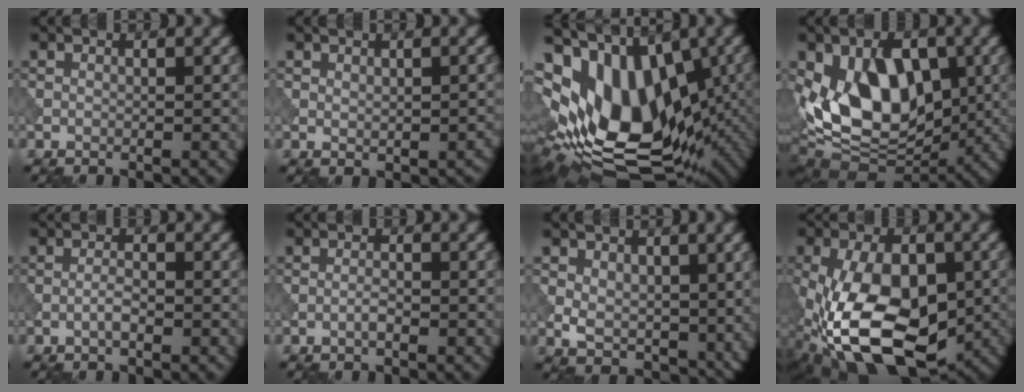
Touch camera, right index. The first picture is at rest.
{"total": 1.4, "force": [0.3, 0.9, 1.0], "torque": [-0.015, -0.005, 0.012]}
{"total": 17.2, "force": [1.2, 10.6, 13.5], "torque": [-0.188, -0.007, 0.050]}
{"total": 11.3, "force": [0.0, 7.0, 8.9], "torque": [-0.151, -0.004, -0.005]}
{"total": 1.3, "force": [-0.6, 0.3, 1.1], "torque": [-0.022, 0.004, -0.015]}
{"total": 1.0, "force": [-0.5, 0.2, 0.9], "torque": [-0.017, 0.002, -0.011]}
{"total": 4.5, "force": [1.4, 2.9, 3.2], "torque": [-0.059, -0.014, 0.029]}
{"total": 16.0, "force": [-4.6, 8.9, 12.5], "torque": [-0.240, -0.027, -0.069]}